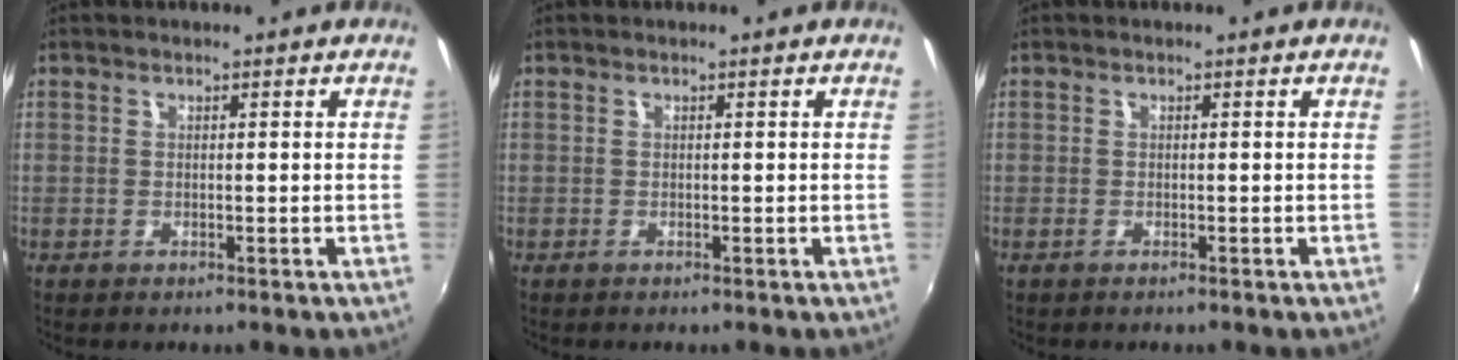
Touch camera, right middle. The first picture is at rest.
{"total": 0.0}
{"total": 0.0}